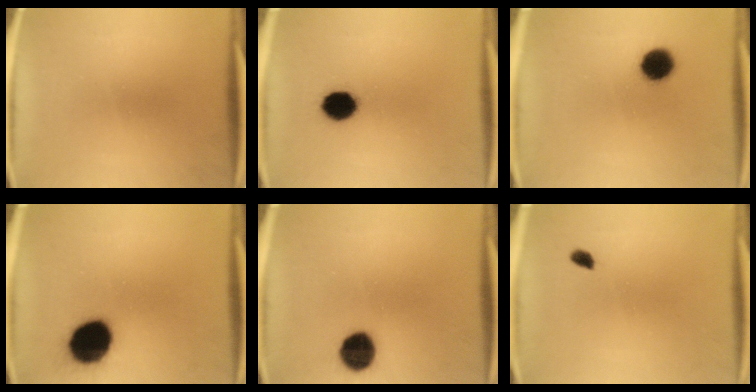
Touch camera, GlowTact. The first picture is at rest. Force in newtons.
{"total": 8.0}
{"total": 6.9}
{"total": 15.7}
{"total": 8.9}
{"total": 1.5}